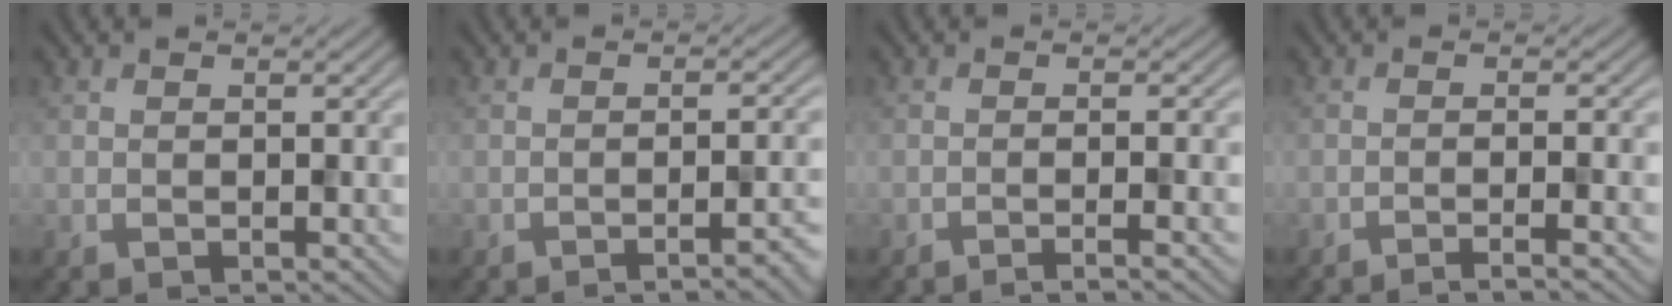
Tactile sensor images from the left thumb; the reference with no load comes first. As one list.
[{"total": 5.0, "force": [-2.9, 0.9, 4.0], "torque": [-0.042, 0.009, -0.040]}, {"total": 3.3, "force": [-2.2, 0.3, 2.5], "torque": [-0.029, 0.013, -0.044]}, {"total": 4.0, "force": [-2.9, 0.3, 2.8], "torque": [-0.032, 0.017, -0.056]}]